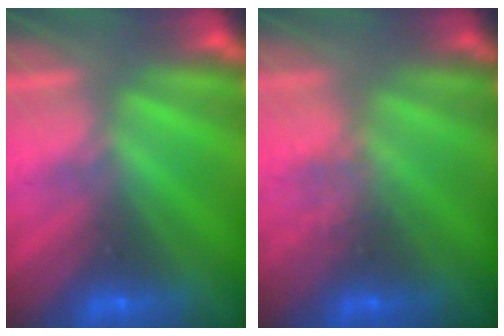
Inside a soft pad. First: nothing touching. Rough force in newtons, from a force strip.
{"total": 2.4}